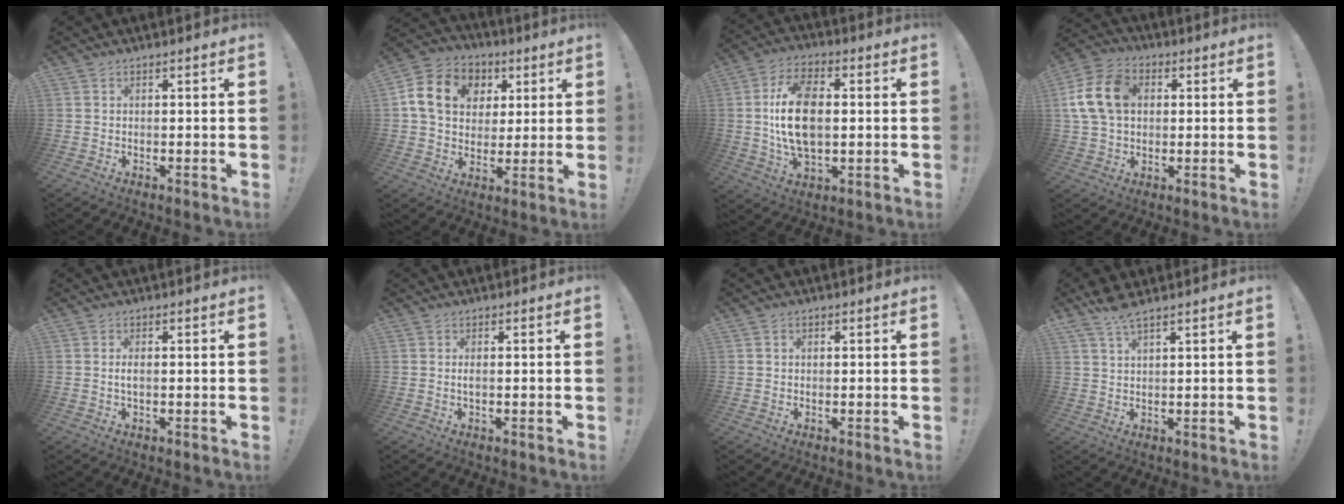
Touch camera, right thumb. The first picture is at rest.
{"total": 15.7, "force": [4.7, 12.4, 8.4], "torque": [-0.122, -0.002, 0.094]}
{"total": 15.8, "force": [0.8, 9.4, 12.7], "torque": [-0.235, -0.001, 0.010]}
{"total": 15.0, "force": [2.9, 11.3, 9.4], "torque": [-0.165, 0.003, 0.058]}
{"total": 1.8, "force": [-0.1, 0.6, 1.7], "torque": [-0.033, 0.000, -0.003]}
{"total": 1.1, "force": [-0.2, 0.3, 1.0], "torque": [-0.019, 0.001, -0.004]}
{"total": 0.7, "force": [0.0, 0.7, 0.2], "torque": [-0.003, 0.002, 0.001]}
{"total": 5.0, "force": [4.0, 0.8, 2.8], "torque": [-0.061, -0.015, 0.074]}